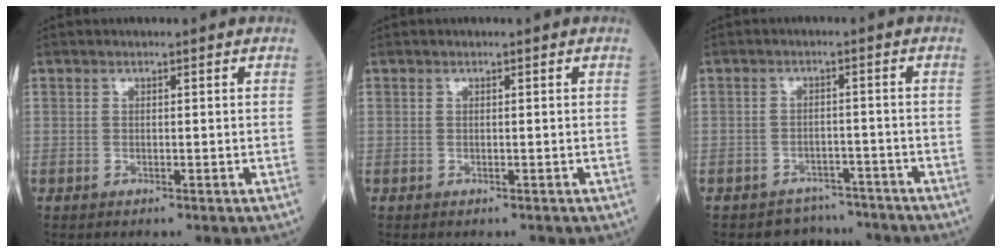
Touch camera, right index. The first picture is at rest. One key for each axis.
{"total": 0.0}
{"total": 4.9, "fx": -4.2, "fy": 2.2, "fz": -1.1, "tx": 0.020, "ty": 0.025, "tz": -0.062}